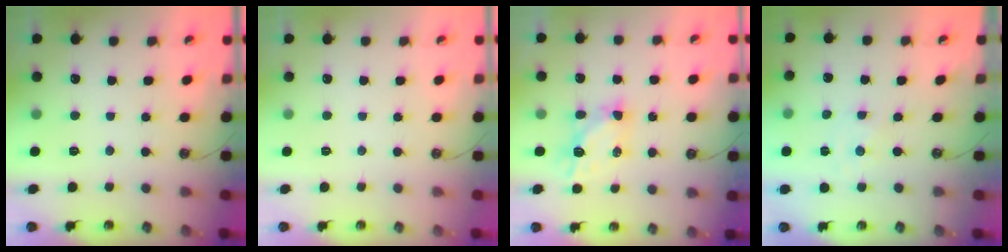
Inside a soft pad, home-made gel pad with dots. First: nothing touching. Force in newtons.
{"total": 0.0}
{"total": 5.5, "press": 5.5, "slide": 0.3}
{"total": 0.0}